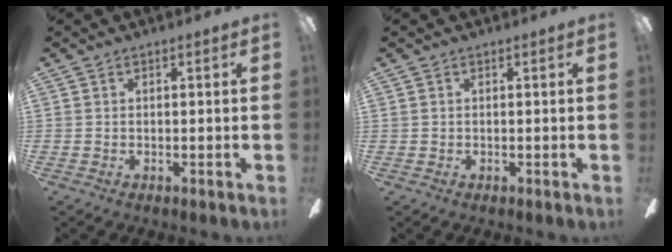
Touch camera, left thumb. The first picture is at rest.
{"total": 0.0}